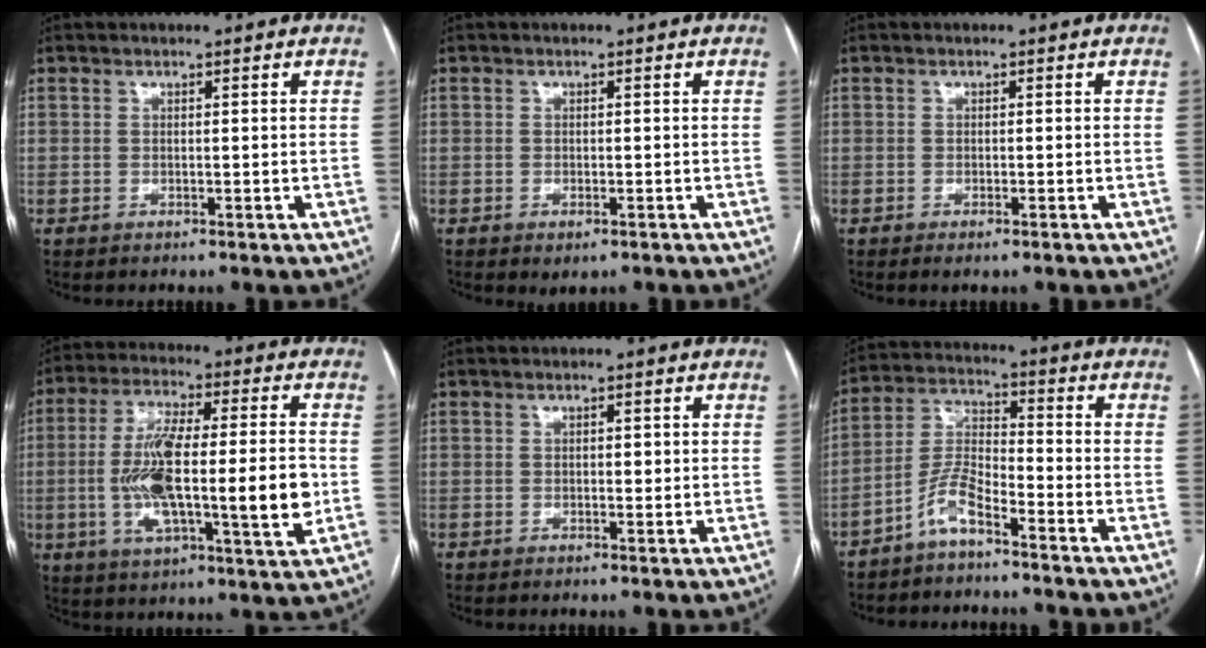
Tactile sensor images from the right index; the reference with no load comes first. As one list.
[{"total": 1.7, "force": [-0.9, 0.8, 1.1], "torque": [-0.016, -0.002, -0.004]}, {"total": 1.4, "force": [-0.9, 0.2, 1.0], "torque": [-0.019, -0.003, -0.012]}, {"total": 18.5, "force": [-2.1, 3.3, 18.1], "torque": [-0.324, 0.002, -0.034]}, {"total": 1.2, "force": [0.2, 0.6, 1.0], "torque": [-0.015, 0.000, 0.003]}, {"total": 6.5, "force": [-4.6, 1.5, 4.3], "torque": [-0.106, 0.004, -0.094]}]